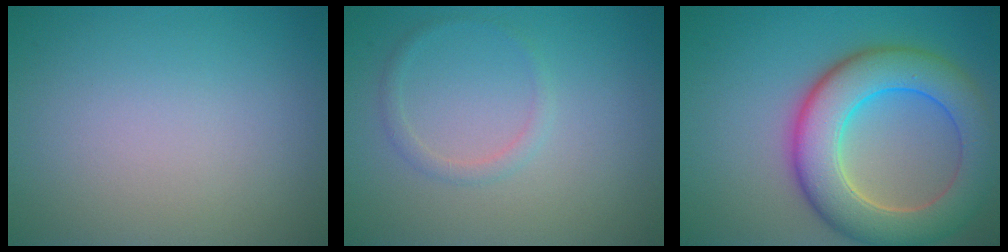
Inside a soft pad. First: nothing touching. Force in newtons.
{"total": 1.2, "press": 1.2, "slide": 0.2}
{"total": 8.9, "press": 8.9, "slide": 0.6}